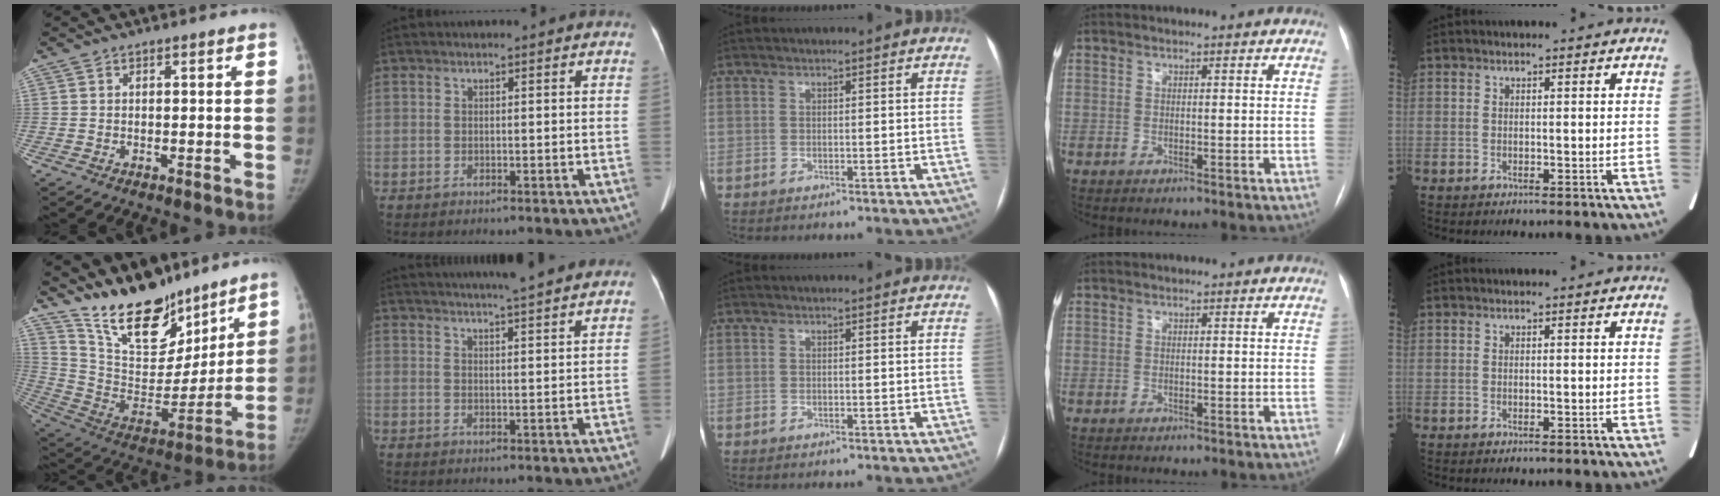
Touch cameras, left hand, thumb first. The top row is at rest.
{"thumb": {"total": 21.3, "force": [17.0, 8.9, 9.3], "torque": [-0.121, -0.098, 0.299]}, "index": {"total": 14.1, "force": [12.6, 0.3, 6.1], "torque": [-0.100, 0.018, 0.166]}}